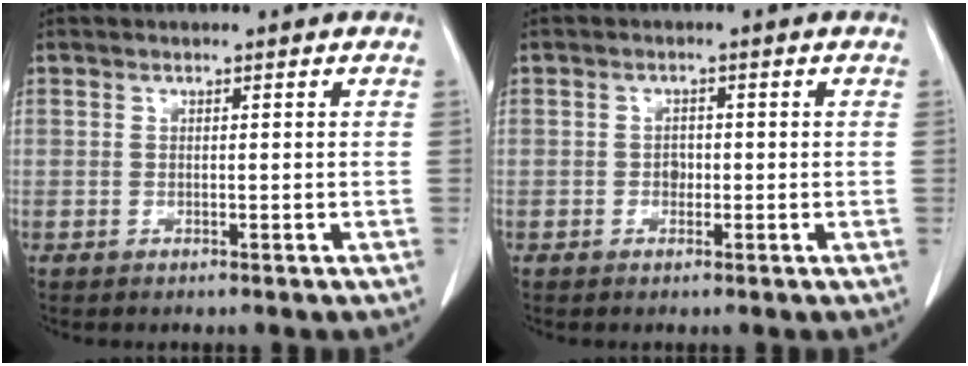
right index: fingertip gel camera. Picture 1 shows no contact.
{"total": 1.4, "force": [-0.3, 1.1, 0.8], "torque": [-0.010, 0.005, -0.005]}